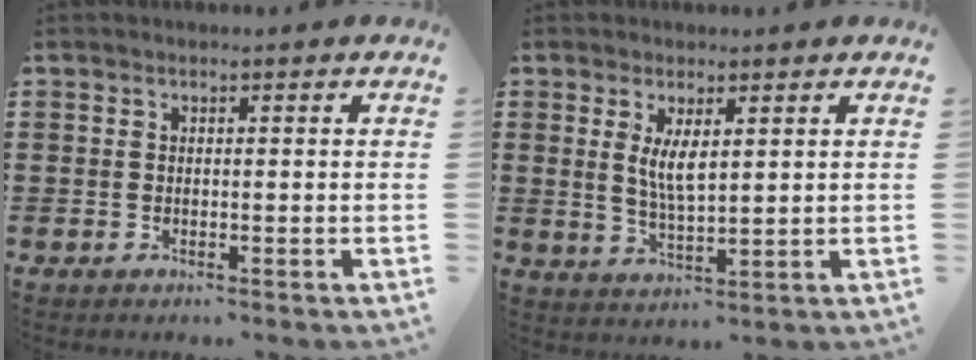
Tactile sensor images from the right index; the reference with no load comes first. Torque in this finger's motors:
{"motor_torque": [0.47, 0.44, 0.50, 0.06]}